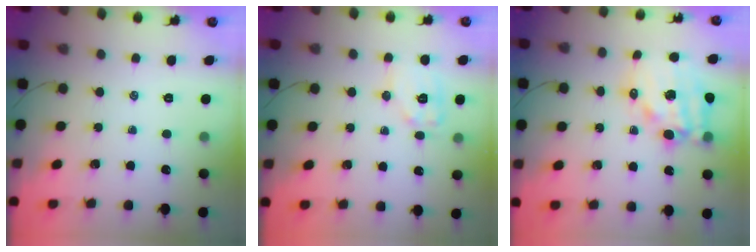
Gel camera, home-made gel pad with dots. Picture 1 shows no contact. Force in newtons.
{"total": 9.3, "press": 9.3, "slide": 0.1}
{"total": 15.7, "press": 15.3, "slide": 3.8}